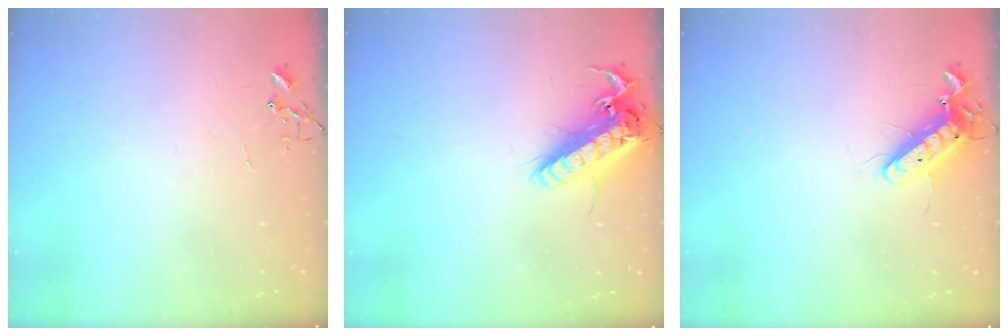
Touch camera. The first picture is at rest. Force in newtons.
{"total": 17.4, "press": 17.1, "slide": 3.3}
{"total": 11.6, "press": 11.4, "slide": 2.2}